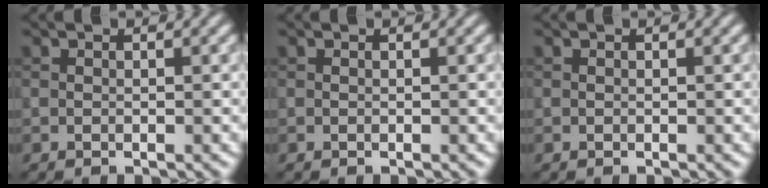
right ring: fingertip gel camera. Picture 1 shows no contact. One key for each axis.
{"total": 0.0}
{"total": 0.0}